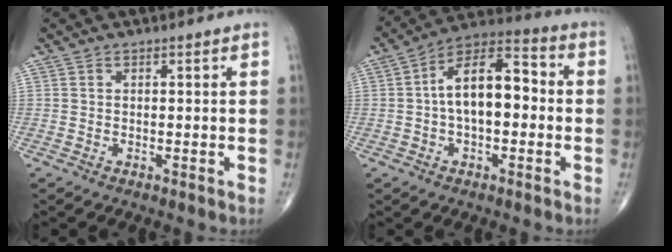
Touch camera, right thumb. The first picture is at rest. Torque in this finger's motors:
{"motor_torque": [1.30, 2.79, 0.62, -0.62, 0.30]}